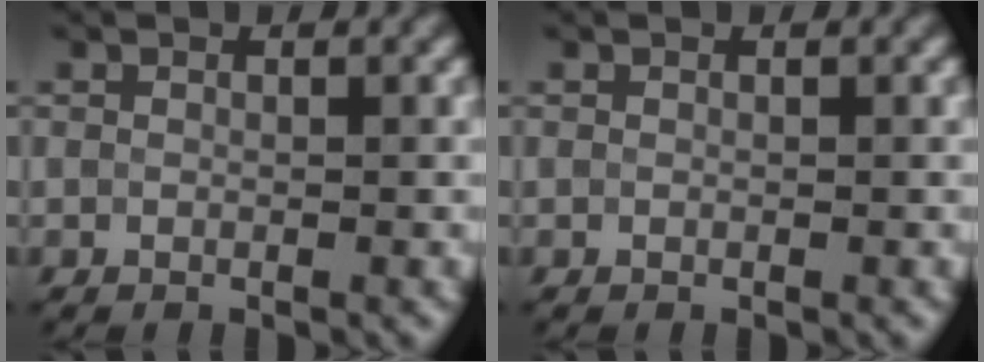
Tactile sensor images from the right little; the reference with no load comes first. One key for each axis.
{"total": 0.0}